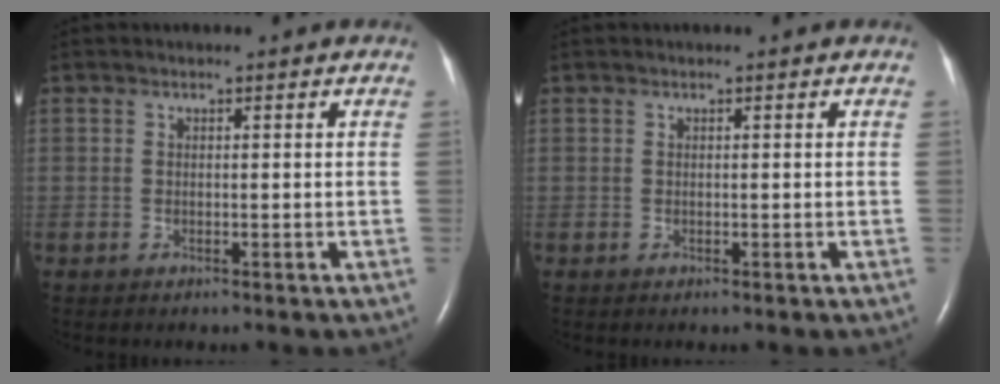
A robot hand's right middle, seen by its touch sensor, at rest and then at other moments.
{"total": 0.0}